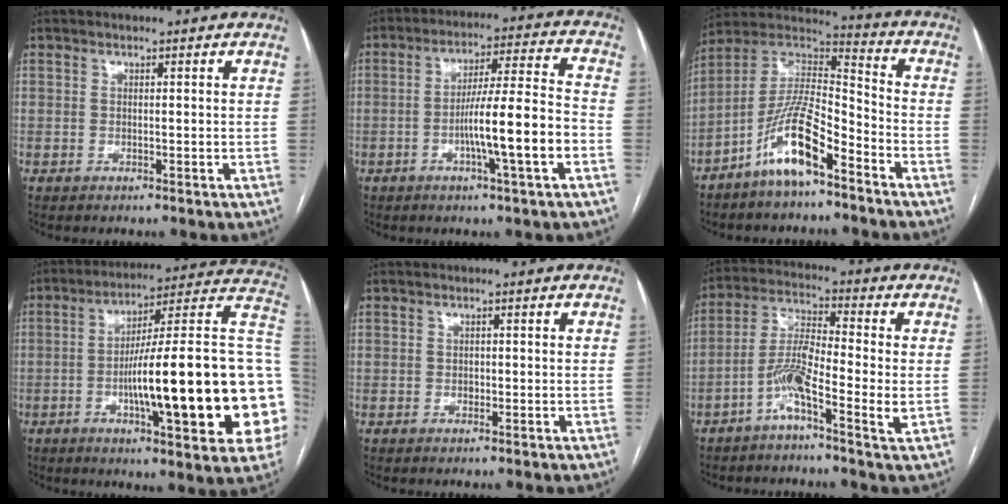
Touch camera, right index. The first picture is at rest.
{"total": 11.9, "force": [-3.6, -0.2, 11.4], "torque": [-0.191, 0.008, -0.060]}
{"total": 12.7, "force": [-7.5, 3.1, 9.8], "torque": [-0.196, 0.015, -0.137]}
{"total": 28.5, "force": [-4.0, 3.2, 28.0], "torque": [-0.312, 0.016, -0.066]}
{"total": 0.8, "force": [-0.1, 0.7, 0.5], "torque": [-0.006, 0.002, -0.002]}
{"total": 8.4, "force": [-3.1, 0.7, 7.8], "torque": [-0.156, 0.010, -0.067]}